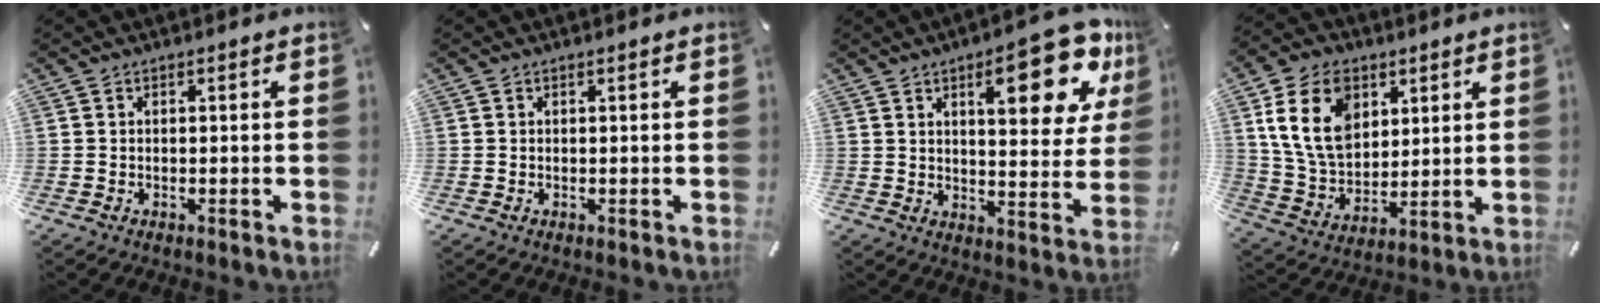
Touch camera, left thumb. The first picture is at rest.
{"total": 0.0}
{"total": 18.5, "force": [9.4, 6.6, 14.5], "torque": [-0.184, -0.052, 0.140]}
{"total": 15.0, "force": [6.2, 10.7, 8.4], "torque": [-0.190, -0.010, 0.117]}